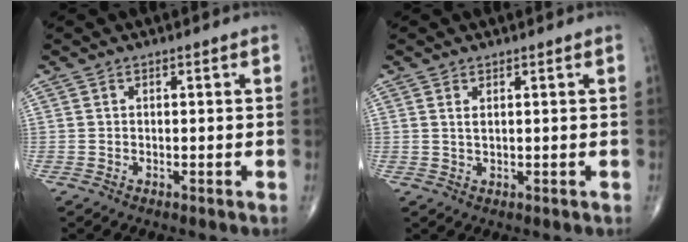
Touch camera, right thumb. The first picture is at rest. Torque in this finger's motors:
{"motor_torque": [-0.59, 0.40, 0.00, 0.00, -0.01]}